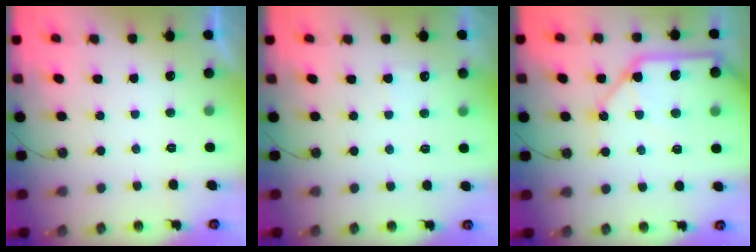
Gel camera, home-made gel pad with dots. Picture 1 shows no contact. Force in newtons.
{"total": 3.2, "press": 3.2, "slide": 0.3}
{"total": 14.5, "press": 14.3, "slide": 2.0}